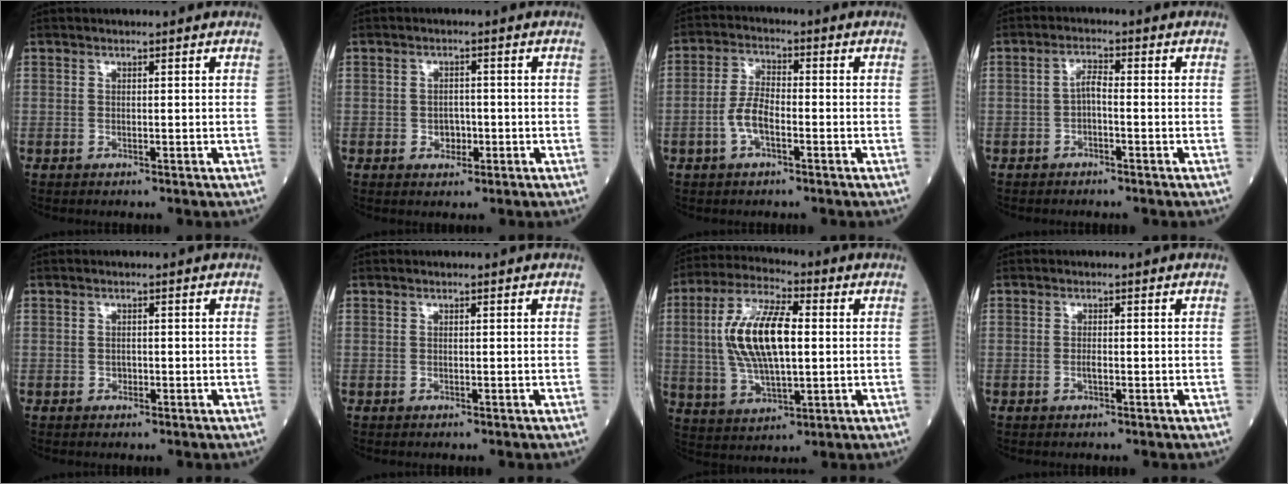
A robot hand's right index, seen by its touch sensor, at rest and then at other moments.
{"total": 2.4, "force": [-0.7, 1.8, 1.4], "torque": [-0.015, 0.006, -0.006]}
{"total": 5.2, "force": [-1.8, 2.0, 4.4], "torque": [-0.095, 0.008, -0.037]}
{"total": 2.4, "force": [-0.7, 0.6, 2.1], "torque": [-0.040, 0.006, -0.014]}
{"total": 0.6, "force": [-0.2, 0.5, 0.3], "torque": [-0.004, 0.003, -0.003]}
{"total": 0.0}
{"total": 13.8, "force": [1.2, 4.7, 12.9], "torque": [-0.271, 0.009, 0.025]}
{"total": 0.9, "force": [-0.3, 0.2, 0.9], "torque": [-0.019, 0.001, -0.005]}